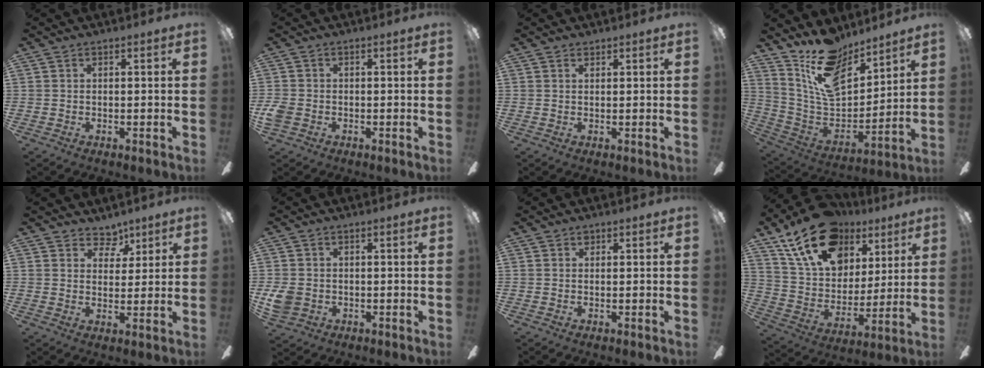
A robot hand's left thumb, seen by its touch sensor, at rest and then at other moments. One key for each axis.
{"total": 3.1, "fx": -1.0, "fy": 2.5, "fz": 1.6, "tx": -0.031, "ty": 0.007, "tz": -0.017}
{"total": 0.9, "fx": 0.8, "fy": 0.4, "fz": 0.2, "tx": -0.005, "ty": 0.001, "tz": 0.015}
{"total": 16.4, "fx": 12.5, "fy": 7.5, "fz": 7.5, "tx": -0.153, "ty": -0.076, "tz": 0.229}
{"total": 5.5, "fx": 4.1, "fy": 3.4, "fz": 1.4, "tx": -0.010, "ty": -0.024, "tz": 0.071}
{"total": 5.0, "fx": -0.7, "fy": 4.3, "fz": 2.4, "tx": -0.054, "ty": 0.004, "tz": -0.012}
{"total": 0.8, "fx": 0.5, "fy": 0.6, "fz": 0.2, "tx": -0.004, "ty": 0.003, "tz": 0.009}
{"total": 21.9, "fx": 12.9, "fy": 13.6, "fz": 11.2, "tx": -0.192, "ty": -0.056, "tz": 0.238}